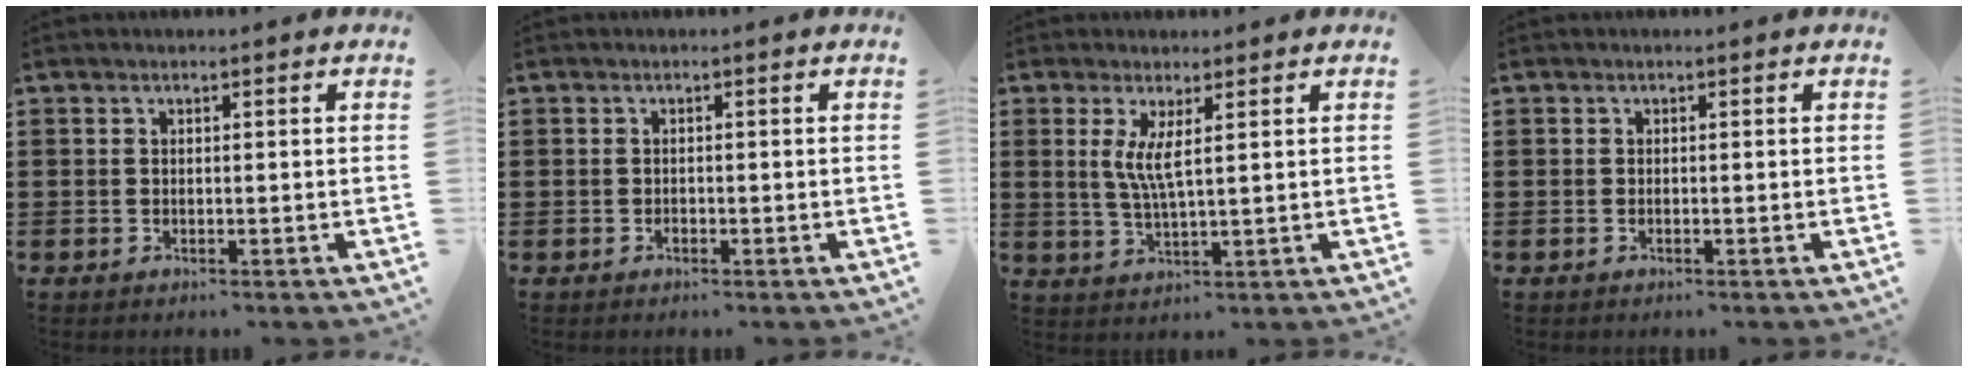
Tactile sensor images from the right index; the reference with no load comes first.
{"total": 0.5, "force": [-0.4, 0.2, 0.3], "torque": [-0.006, -0.003, -0.007]}
{"total": 4.2, "force": [1.2, 0.3, 4.0], "torque": [-0.084, -0.006, 0.018]}
{"total": 0.0}